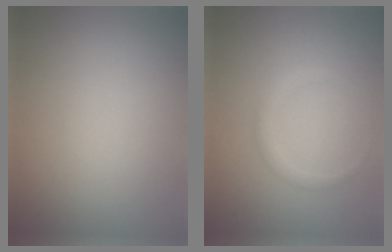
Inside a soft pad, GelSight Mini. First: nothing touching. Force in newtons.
{"total": 1.2, "press": 1.2, "slide": 0.0}